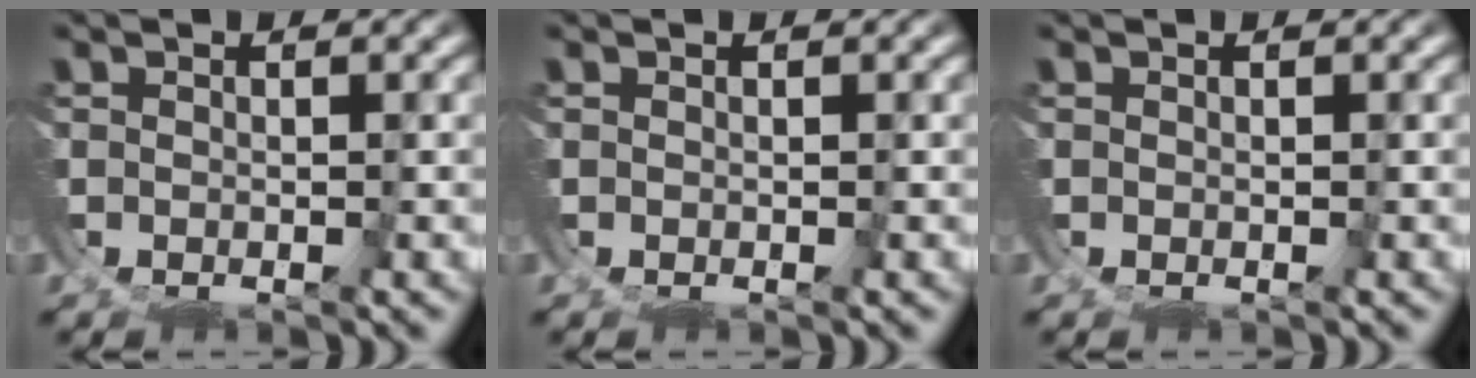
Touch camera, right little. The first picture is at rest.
{"total": 0.0}
{"total": 0.0}